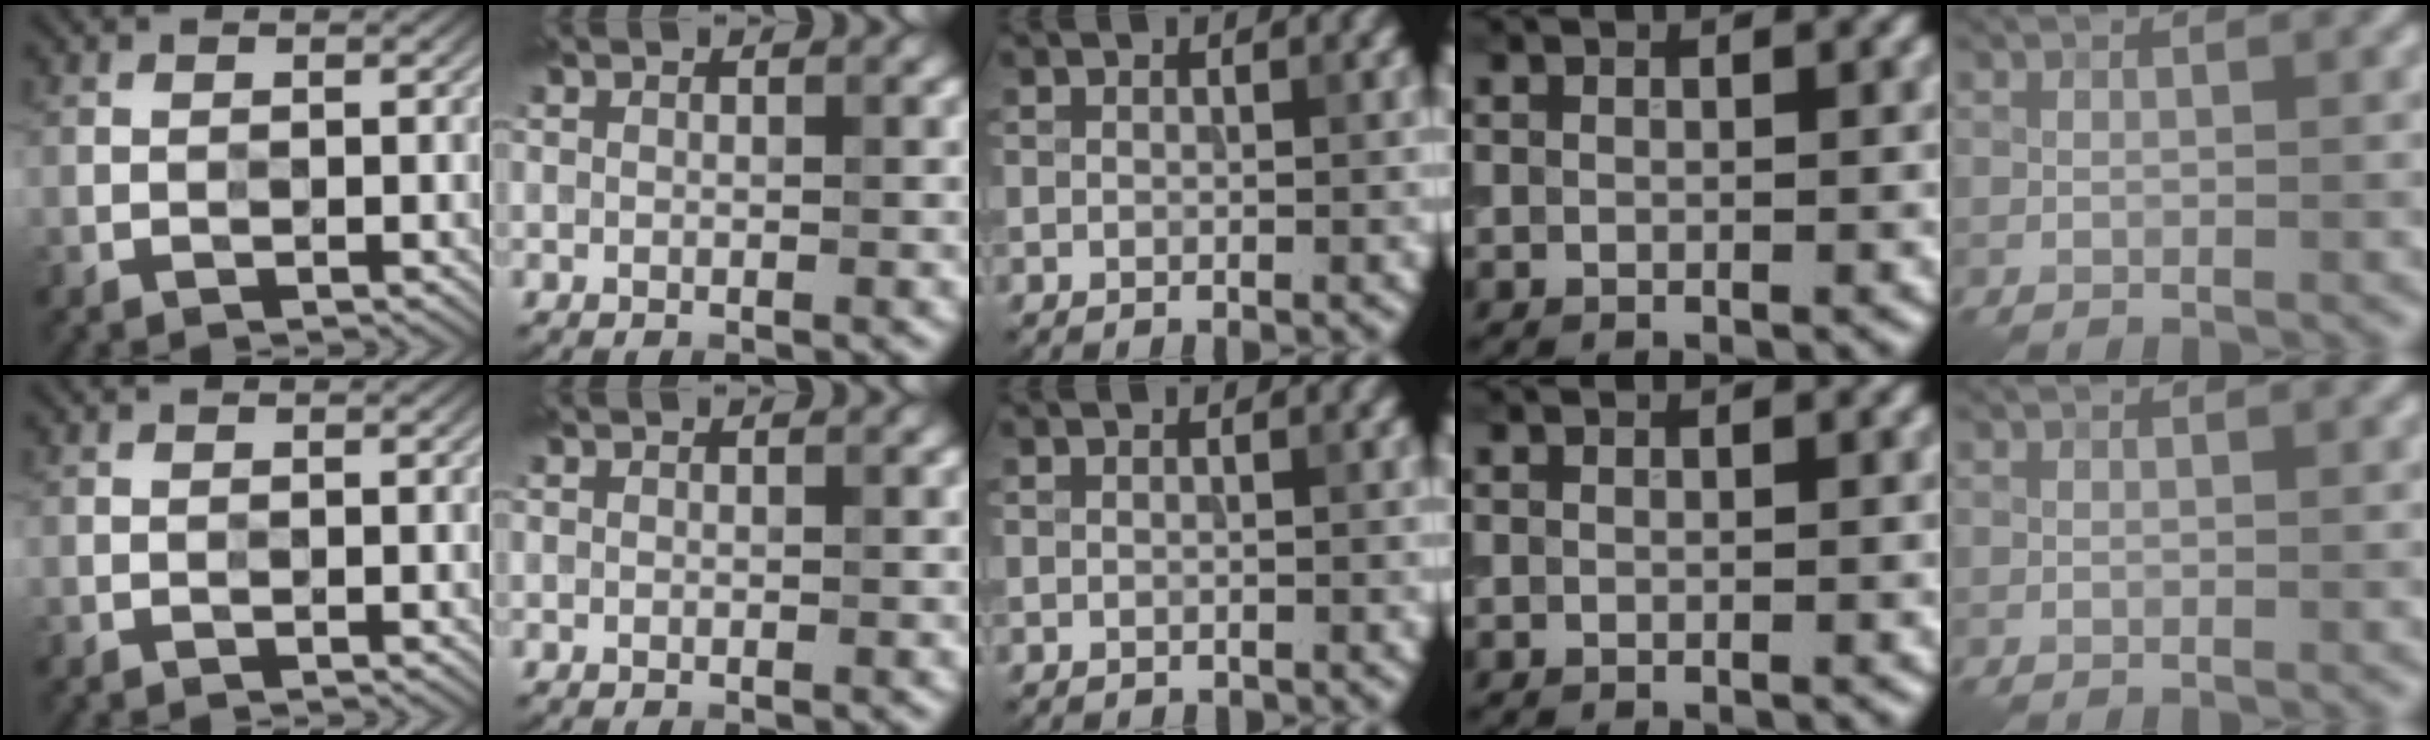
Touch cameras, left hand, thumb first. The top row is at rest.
{}